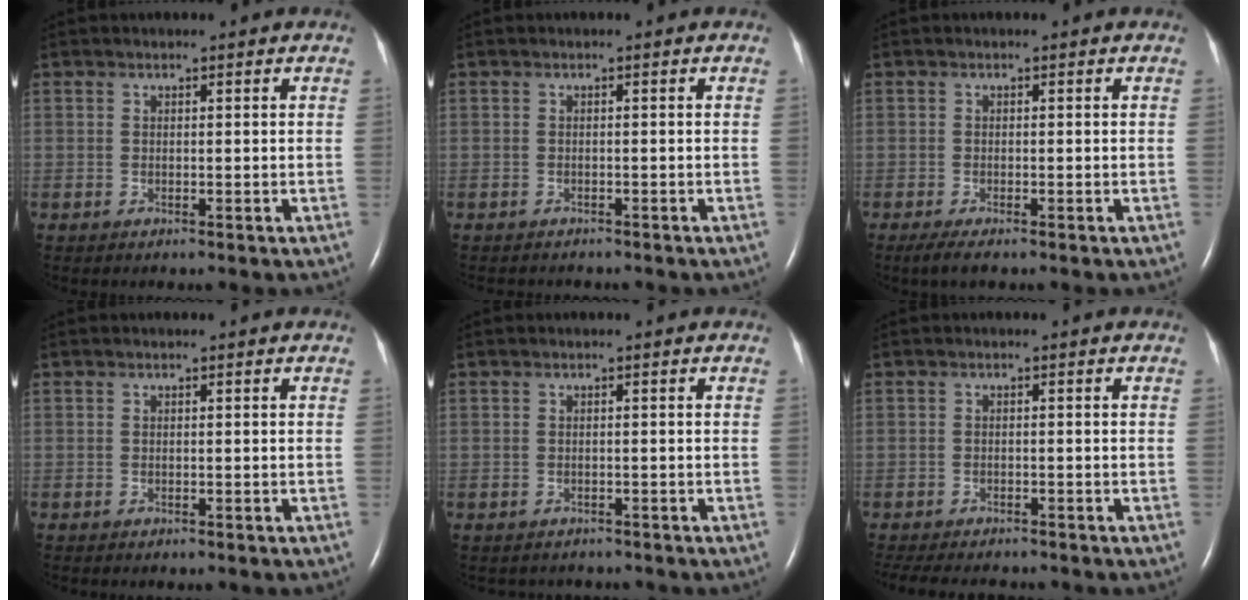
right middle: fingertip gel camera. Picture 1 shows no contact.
{"total": 2.7, "force": [-2.4, 0.9, 0.7], "torque": [-0.015, -0.004, -0.025]}
{"total": 2.3, "force": [-1.6, 0.4, 1.6], "torque": [-0.037, -0.009, -0.029]}
{"total": 1.4, "force": [-1.1, 0.4, 0.7], "torque": [-0.015, -0.003, -0.009]}
{"total": 3.0, "force": [-2.7, 1.3, 0.3], "torque": [-0.011, -0.001, -0.031]}
{"total": 10.3, "force": [-9.0, 2.8, 4.2], "torque": [-0.078, -0.012, -0.121]}